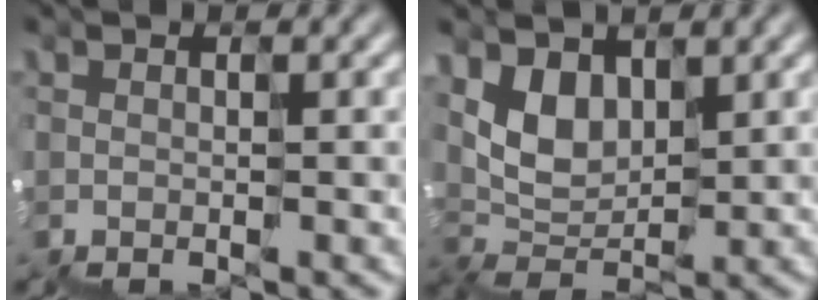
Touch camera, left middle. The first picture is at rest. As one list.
[{"total": 2.9, "force": [2.1, 1.9, 0.6], "torque": [-0.019, -0.002, 0.042]}]